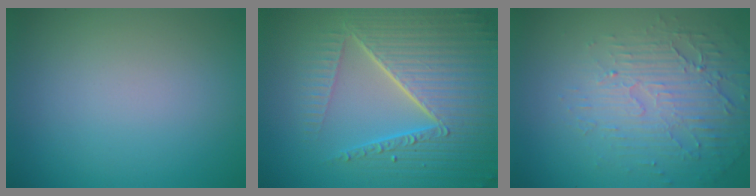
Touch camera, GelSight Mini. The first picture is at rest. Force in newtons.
{"total": 8.6, "press": 6.0, "slide": 6.2}
{"total": 5.6, "press": 3.3, "slide": 4.5}